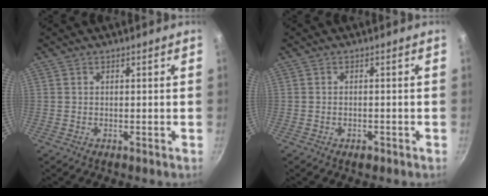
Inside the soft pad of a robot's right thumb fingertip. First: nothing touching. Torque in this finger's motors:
{"motor_torque": [-0.35, 0.01, 0.05, 0.48, -0.02]}